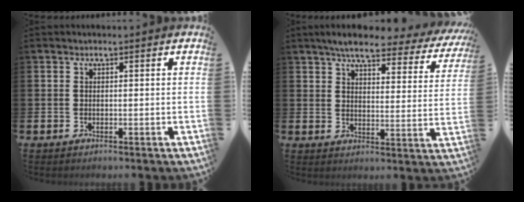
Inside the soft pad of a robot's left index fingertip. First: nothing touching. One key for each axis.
{"total": 6.1, "fx": 5.3, "fy": 1.2, "fz": 2.7, "tx": -0.061, "ty": -0.031, "tz": 0.085}